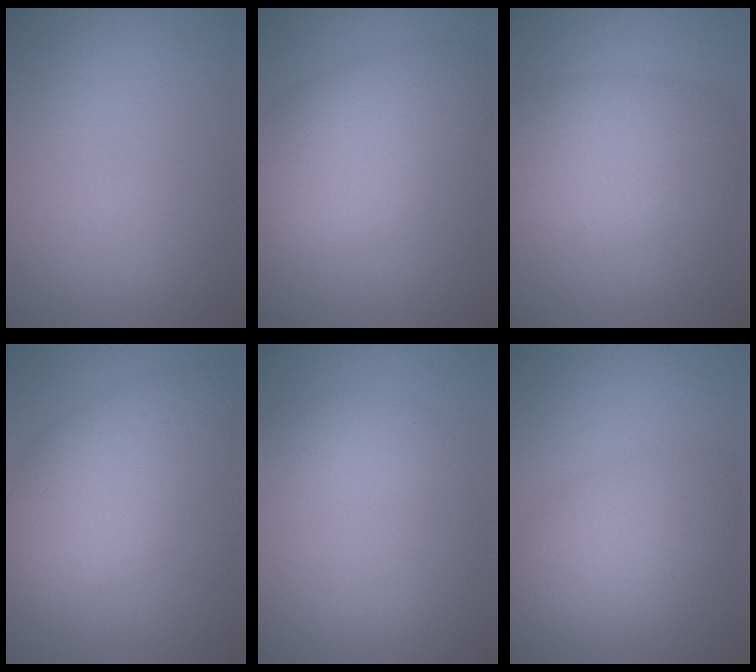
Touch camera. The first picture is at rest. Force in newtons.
{"total": 7.9, "press": 7.9, "slide": 0.4}
{"total": 6.7, "press": 6.7, "slide": 0.3}
{"total": 7.9, "press": 7.9, "slide": 0.1}
{"total": 1.6, "press": 1.6, "slide": 0.1}
{"total": 4.5, "press": 4.5, "slide": 0.2}